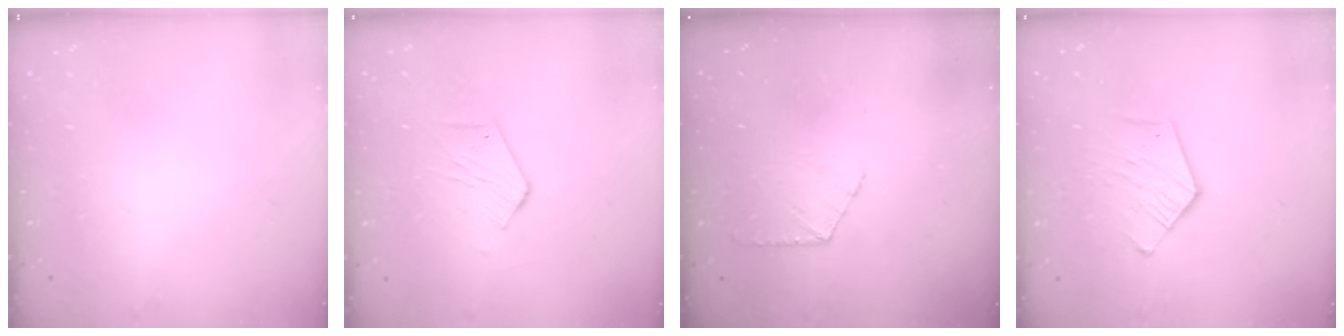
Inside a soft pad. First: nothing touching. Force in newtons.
{"total": 6.2, "press": 6.2, "slide": 0.4}
{"total": 6.7, "press": 6.7, "slide": 0.6}
{"total": 8.7, "press": 8.6, "slide": 0.7}